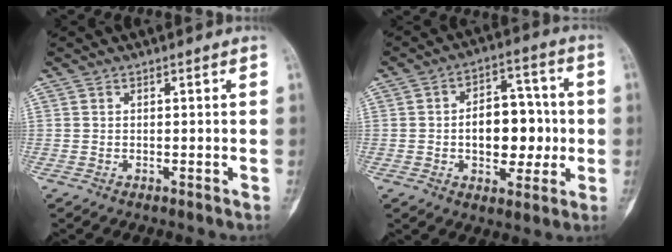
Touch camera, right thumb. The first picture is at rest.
{"total": 13.2, "force": [-0.8, 8.3, 10.2], "torque": [-0.110, 0.027, -0.008]}